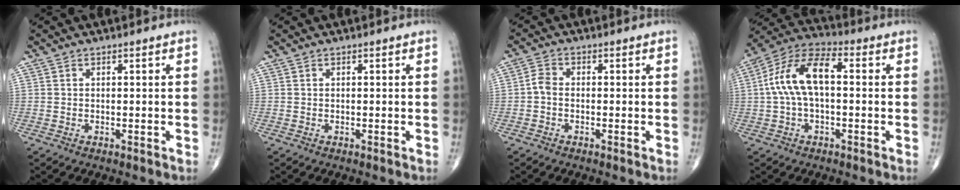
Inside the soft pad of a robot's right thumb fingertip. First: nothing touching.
{"total": 0.0}
{"total": 2.3, "force": [-0.6, 1.5, 1.7], "torque": [-0.031, 0.007, -0.021]}
{"total": 12.4, "force": [0.7, 6.2, 10.7], "torque": [-0.212, 0.042, 0.003]}